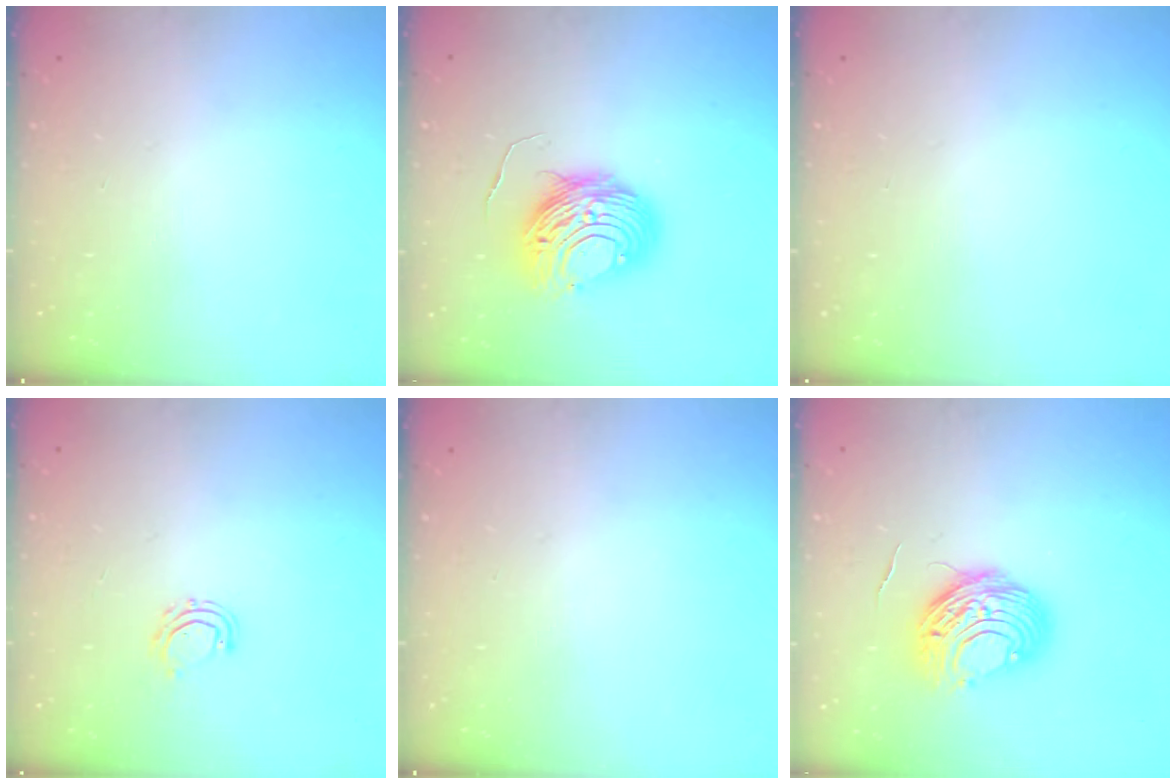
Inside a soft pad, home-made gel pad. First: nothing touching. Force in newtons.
{"total": 9.5, "press": 9.5, "slide": 0.8}
{"total": 0.0}
{"total": 5.0, "press": 4.8, "slide": 1.0}
{"total": 0.0}
{"total": 10.1, "press": 10.1, "slide": 0.8}